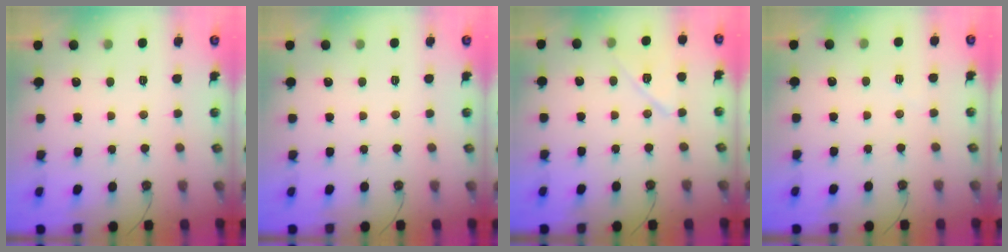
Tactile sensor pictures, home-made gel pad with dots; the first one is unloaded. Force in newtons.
{"total": 0.0}
{"total": 9.6, "press": 9.6, "slide": 0.9}
{"total": 2.9, "press": 1.9, "slide": 2.2}